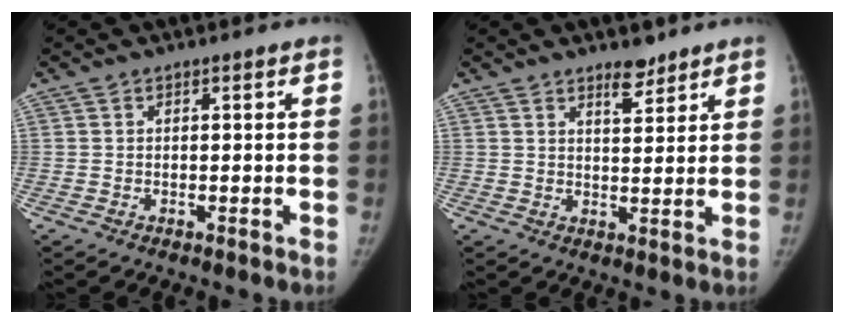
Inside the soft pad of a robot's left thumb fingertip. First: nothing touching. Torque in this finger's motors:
{"motor_torque": [0.08, -0.47, 0.72, -0.61, 0.09]}